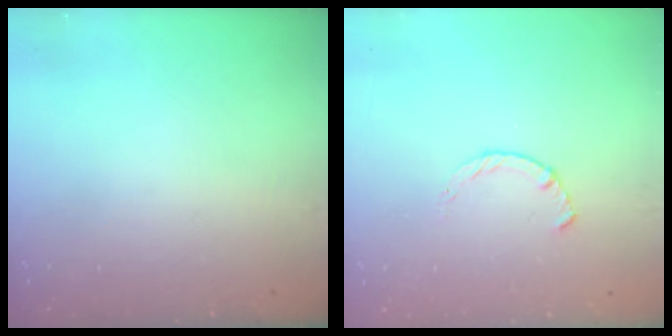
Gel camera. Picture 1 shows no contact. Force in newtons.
{"total": 2.2, "press": 2.2, "slide": 0.4}